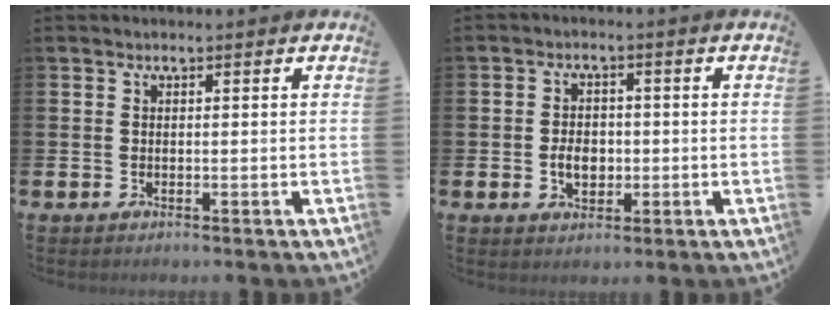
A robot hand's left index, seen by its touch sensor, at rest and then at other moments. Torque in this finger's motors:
{"motor_torque": [0.44, -0.02, 0.09, 0.04]}